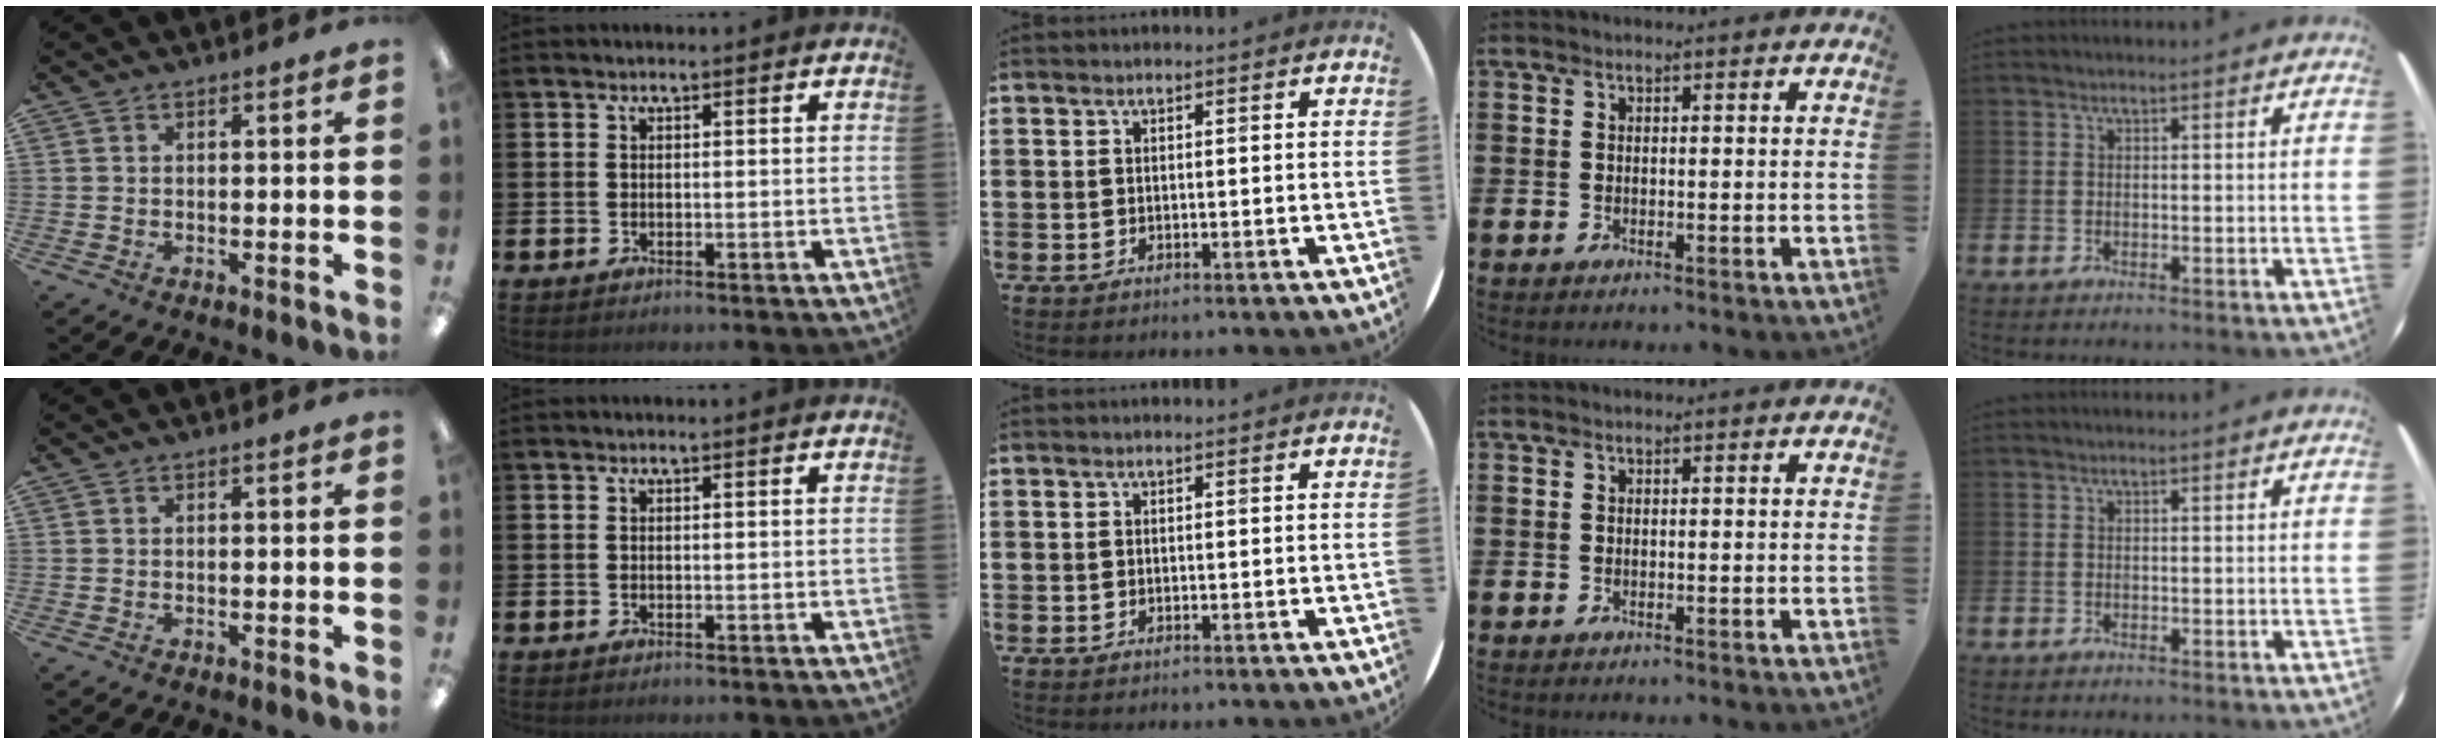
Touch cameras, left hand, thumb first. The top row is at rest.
{}